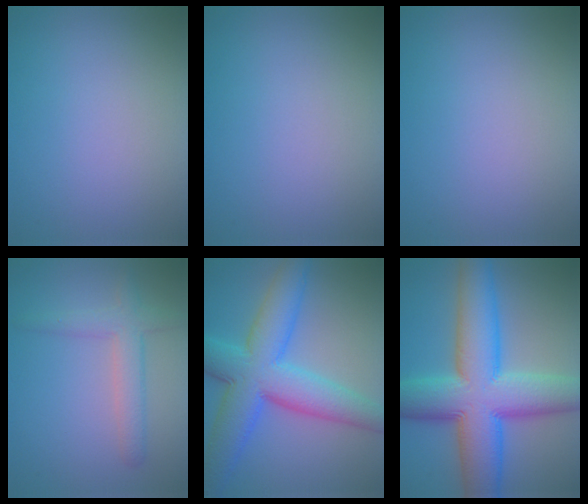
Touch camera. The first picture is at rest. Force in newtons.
{"total": 0.0}
{"total": 0.0}
{"total": 3.0, "press": 3.0, "slide": 0.1}
{"total": 9.7, "press": 9.7, "slide": 0.2}
{"total": 13.3, "press": 13.3, "slide": 0.6}